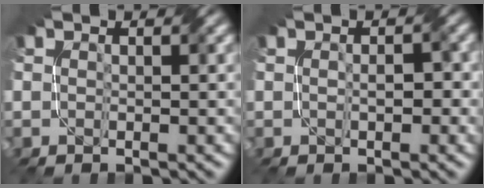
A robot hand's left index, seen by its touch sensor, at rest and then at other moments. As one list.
[{"total": 1.8, "force": [-0.2, 0.9, 1.5], "torque": [-0.024, 0.004, 0.005]}]